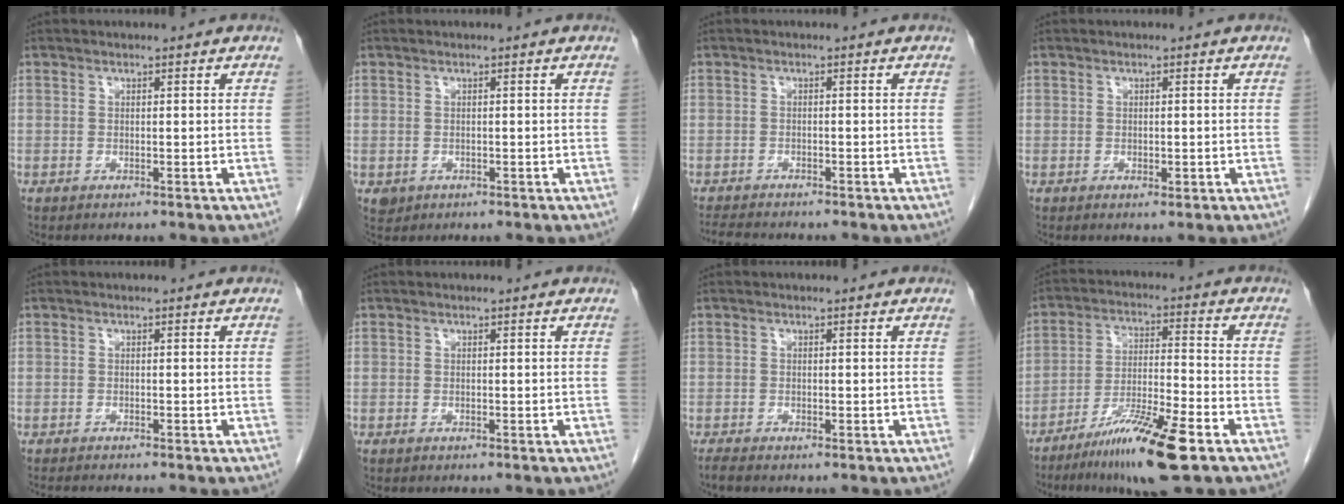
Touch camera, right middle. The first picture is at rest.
{"total": 1.3, "force": [-0.4, 1.2, 0.5], "torque": [-0.010, 0.002, 0.002]}
{"total": 6.3, "force": [-5.7, 1.0, 2.5], "torque": [-0.040, -0.012, -0.087]}
{"total": 0.9, "force": [-0.2, 0.6, 0.6], "torque": [-0.009, -0.001, 0.000]}
{"total": 3.3, "force": [-2.9, 0.2, 1.6], "torque": [-0.023, -0.007, -0.040]}
{"total": 0.0}
{"total": 1.1, "force": [-0.8, 0.1, 0.7], "torque": [-0.024, -0.006, -0.015]}
{"total": 12.6, "force": [-7.9, 0.5, 9.8], "torque": [-0.183, -0.029, -0.136]}